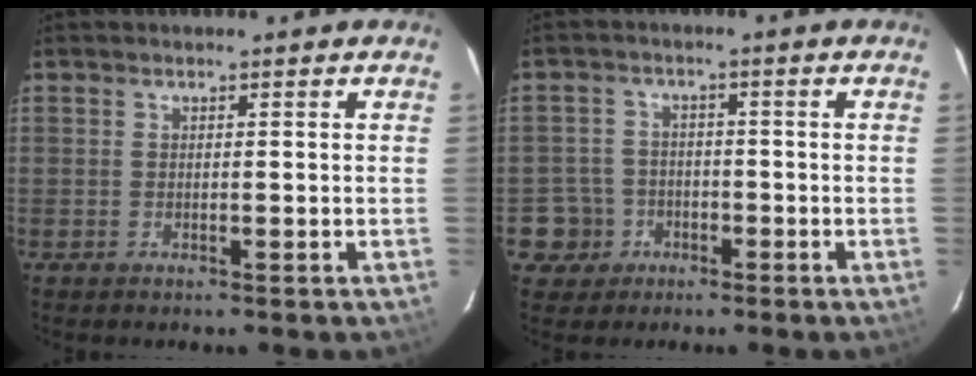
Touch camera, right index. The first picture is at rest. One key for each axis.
{"total": 5.6, "fx": -2.2, "fy": 5.2, "fz": 0.2, "tx": -0.015, "ty": 0.023, "tz": -0.038}